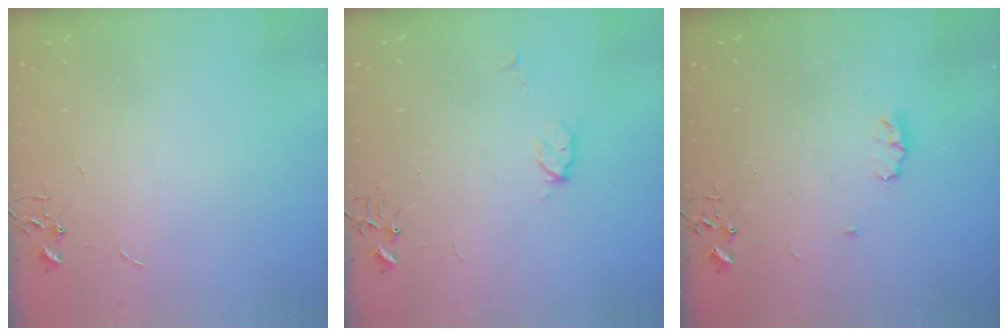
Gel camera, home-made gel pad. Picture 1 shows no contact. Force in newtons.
{"total": 5.6, "press": 5.6, "slide": 0.7}
{"total": 5.6, "press": 5.6, "slide": 0.9}